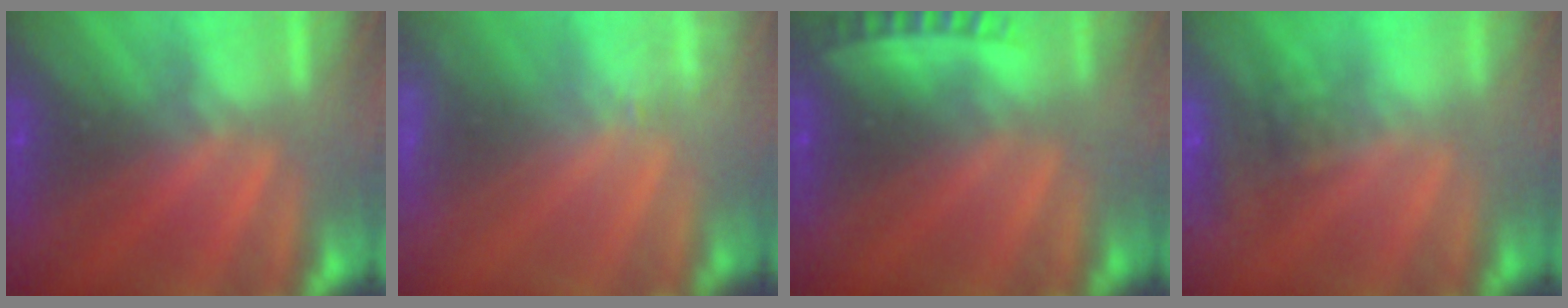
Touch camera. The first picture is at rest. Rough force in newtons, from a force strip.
{"total": 2.4}
{"total": 2.9}
{"total": 4.5}